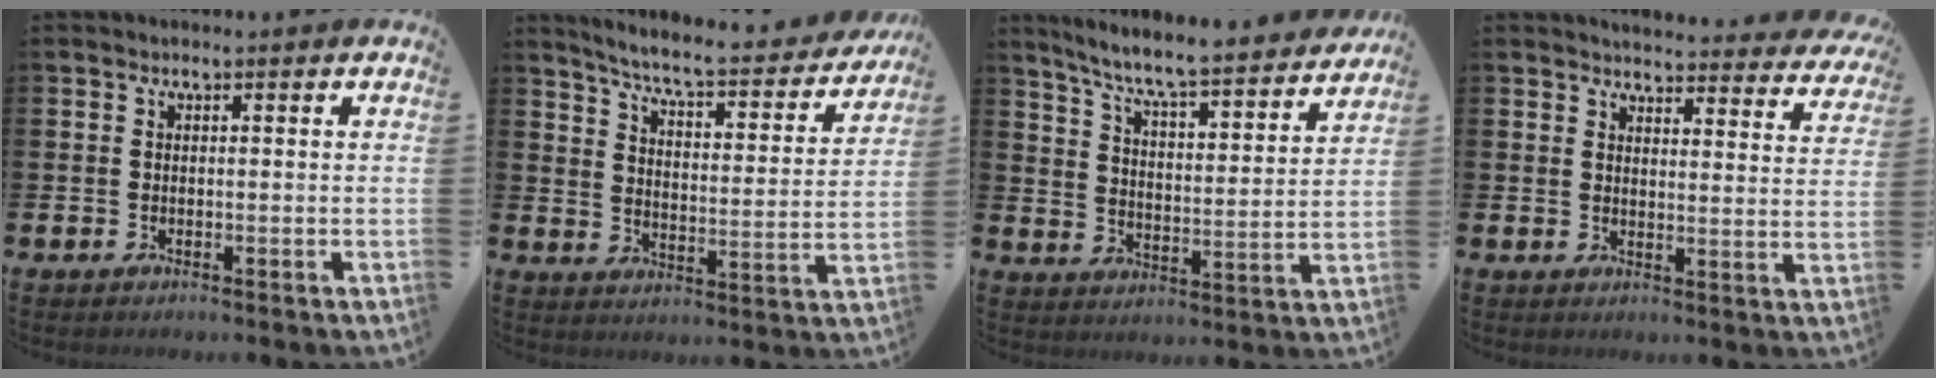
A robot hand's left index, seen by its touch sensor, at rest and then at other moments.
{"total": 6.6, "force": [6.1, 0.5, 2.6], "torque": [-0.072, -0.051, 0.096]}
{"total": 7.5, "force": [7.0, 0.2, 2.7], "torque": [-0.077, -0.059, 0.116]}
{"total": 4.1, "force": [4.1, 0.4, 0.3], "torque": [-0.009, -0.035, 0.069]}